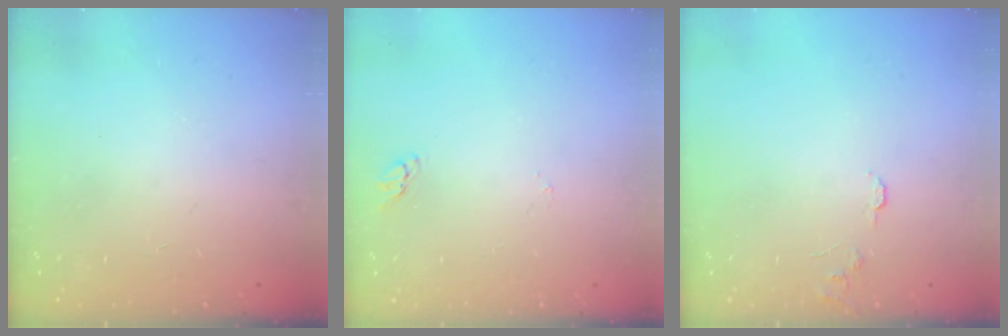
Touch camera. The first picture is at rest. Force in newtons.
{"total": 2.2, "press": 2.2, "slide": 0.2}
{"total": 5.0, "press": 4.9, "slide": 0.4}